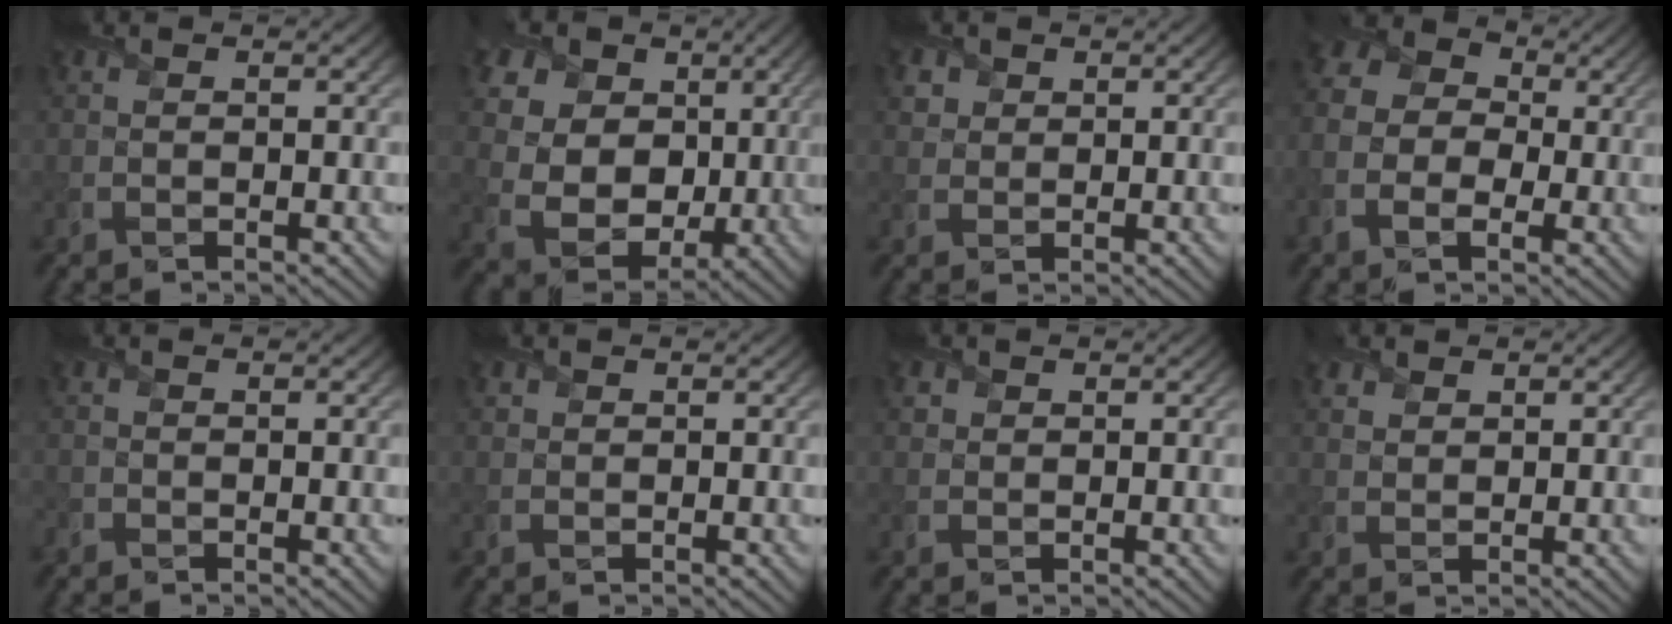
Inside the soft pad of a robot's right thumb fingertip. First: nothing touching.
{"total": 15.5, "force": [4.3, 12.4, 8.2], "torque": [-0.205, 0.031, 0.083]}
{"total": 2.4, "force": [1.4, 1.8, 0.6], "torque": [-0.026, -0.004, 0.031]}
{"total": 8.9, "force": [-1.3, 7.0, 5.3], "torque": [-0.115, -0.006, -0.036]}
{"total": 0.6, "force": [-0.5, 0.2, -0.1], "torque": [0.000, -0.002, -0.012]}
{"total": 0.7, "force": [0.5, 0.5, 0.1], "torque": [-0.001, -0.001, 0.010]}
{"total": 1.1, "force": [0.6, 0.9, 0.1], "torque": [-0.004, 0.000, 0.011]}
{"total": 1.8, "force": [1.3, 1.2, 0.5], "torque": [-0.017, 0.000, 0.025]}